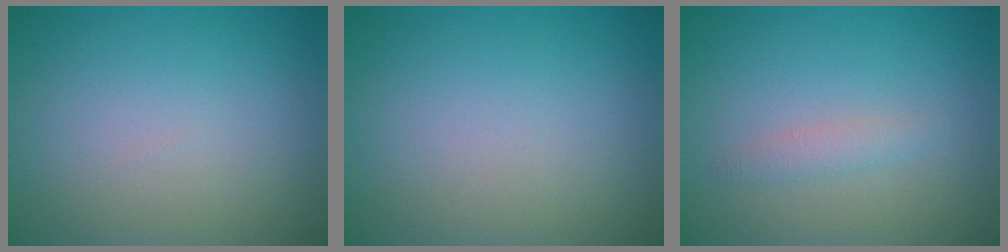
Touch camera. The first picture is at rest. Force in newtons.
{"total": 0.0}
{"total": 1.2, "press": 1.2, "slide": 0.0}